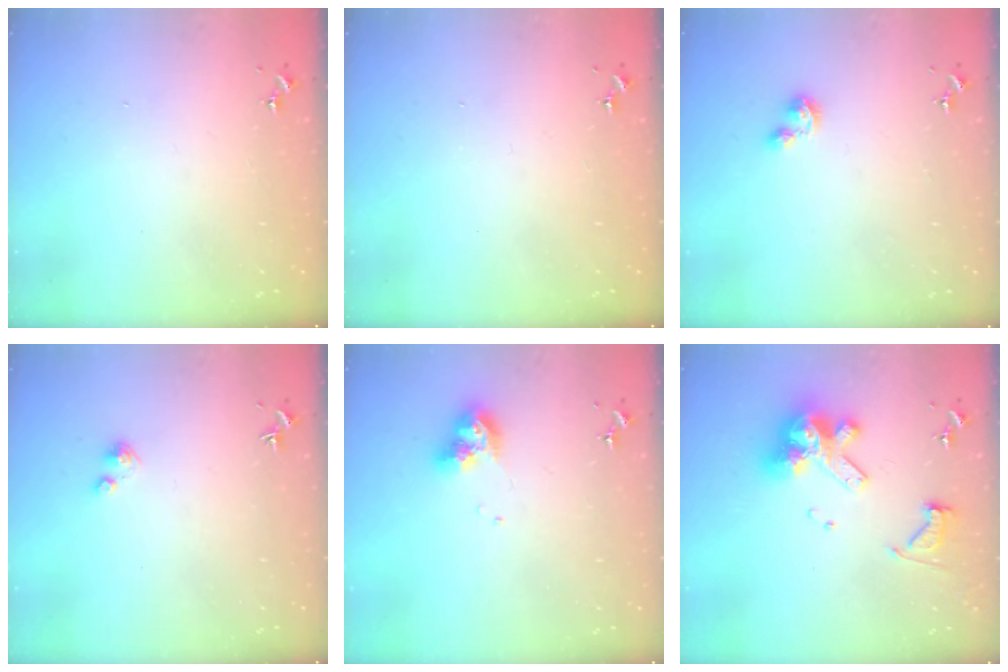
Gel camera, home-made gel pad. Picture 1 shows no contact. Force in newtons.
{"total": 0.0}
{"total": 2.3, "press": 2.3, "slide": 0.4}
{"total": 3.0, "press": 3.0, "slide": 0.3}
{"total": 9.5, "press": 9.4, "slide": 1.3}
{"total": 16.5, "press": 16.4, "slide": 1.6}